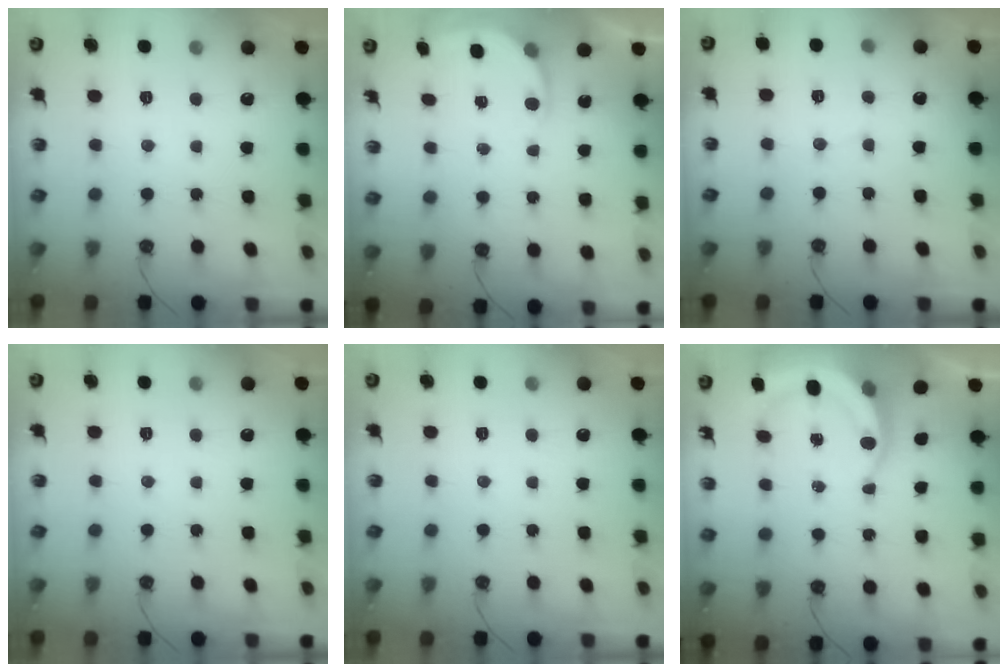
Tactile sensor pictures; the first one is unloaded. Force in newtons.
{"total": 4.8, "press": 4.7, "slide": 0.2}
{"total": 3.1, "press": 2.7, "slide": 1.5}
{"total": 0.0}
{"total": 0.0}
{"total": 7.2, "press": 7.2, "slide": 0.7}